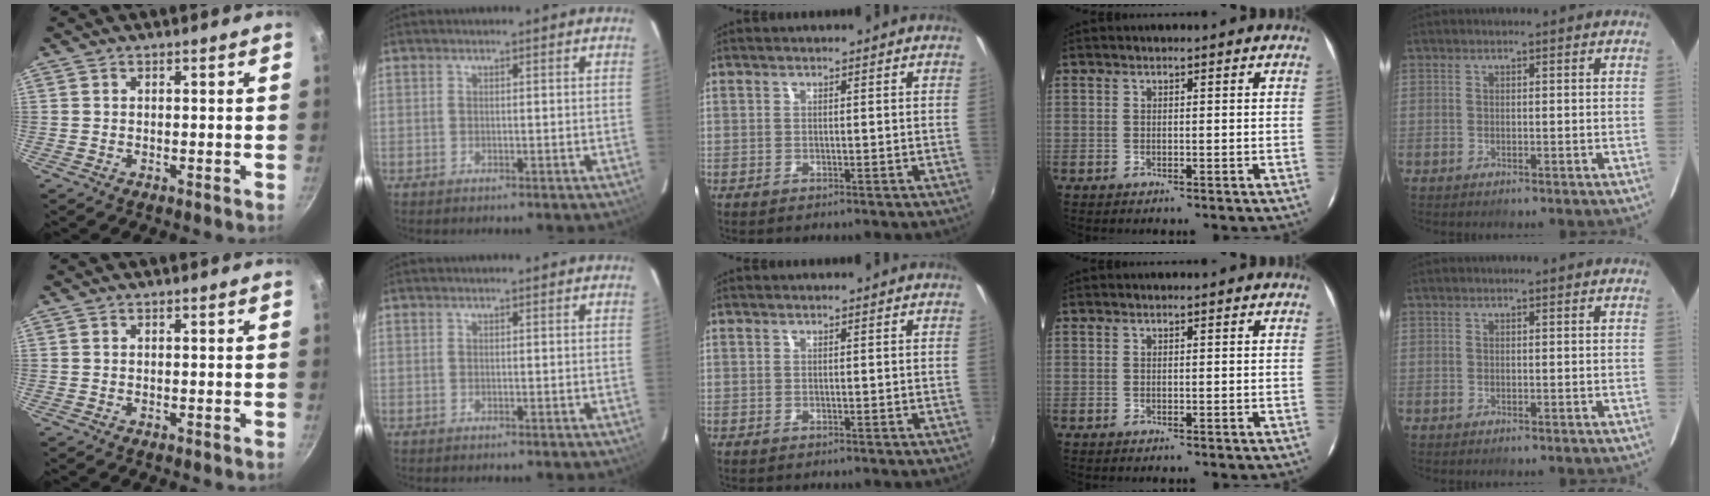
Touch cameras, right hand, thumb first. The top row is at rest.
{}